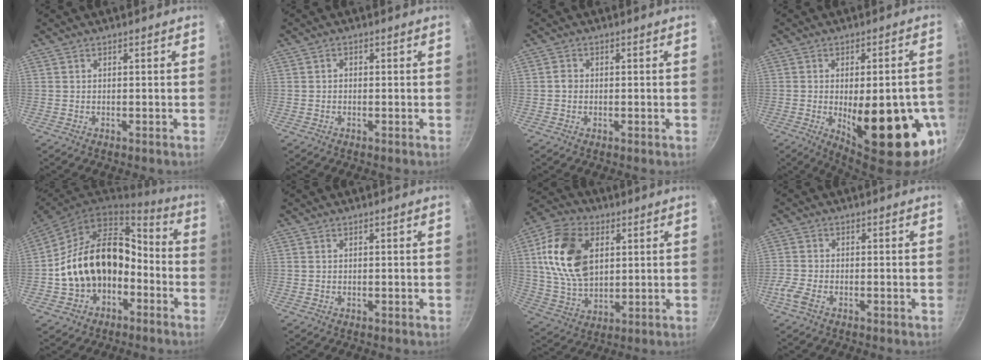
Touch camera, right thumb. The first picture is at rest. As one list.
[{"total": 1.0, "force": [-0.1, 0.8, 0.5], "torque": [-0.008, 0.005, -0.003]}, {"total": 1.8, "force": [-0.1, 1.6, 0.8], "torque": [-0.012, 0.006, -0.005]}, {"total": 21.8, "force": [-5.7, 8.2, 19.3], "torque": [-0.233, 0.001, -0.062]}, {"total": 18.8, "force": [-4.3, 13.7, 12.2], "torque": [-0.183, 0.076, -0.069]}, {"total": 0.0}, {"total": 17.6, "force": [4.0, 11.7, 12.6], "torque": [-0.218, -0.006, 0.077]}, {"total": 3.7, "force": [-1.9, 2.0, 2.5], "torque": [-0.065, 0.008, -0.046]}]